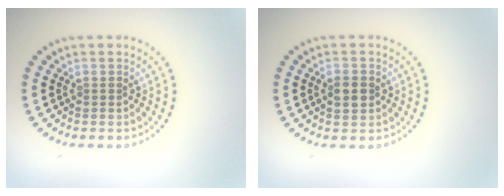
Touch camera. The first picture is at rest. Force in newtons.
{"total": 2.3, "press": 2.3, "slide": 0.0}